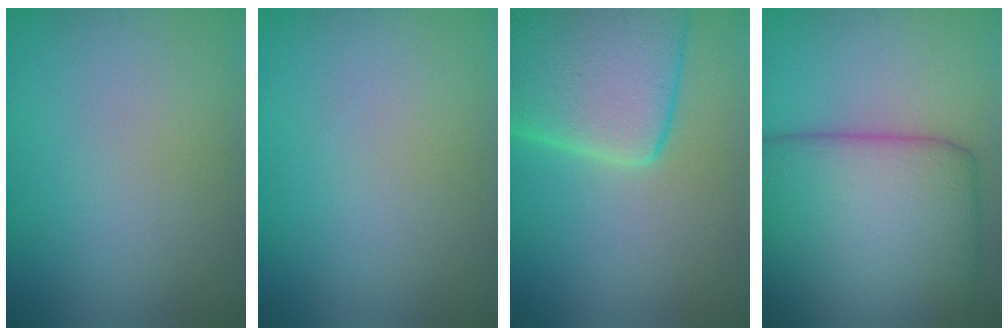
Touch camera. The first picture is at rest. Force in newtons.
{"total": 0.0}
{"total": 11.6, "press": 11.5, "slide": 1.0}
{"total": 14.0, "press": 14.0, "slide": 0.6}